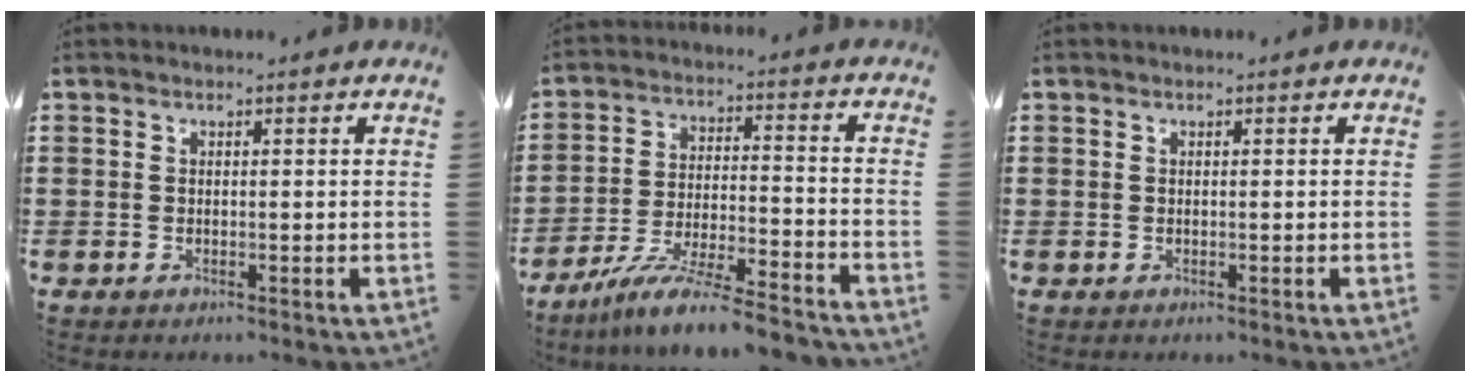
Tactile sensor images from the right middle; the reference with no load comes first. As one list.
[{"total": 9.3, "force": [-8.4, 0.1, 4.0], "torque": [-0.078, 0.004, -0.163]}, {"total": 0.0}]